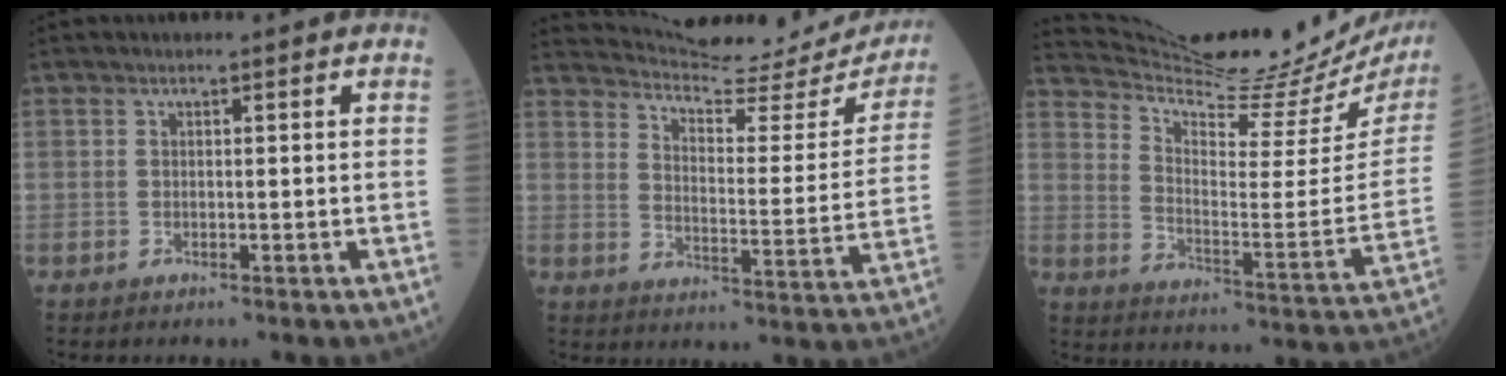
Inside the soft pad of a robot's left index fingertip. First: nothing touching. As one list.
[{"total": 23.3, "force": [22.5, 2.8, 5.7], "torque": [-0.087, -0.070, 0.286]}, {"total": 26.3, "force": [24.0, 2.0, 10.5], "torque": [-0.179, -0.089, 0.325]}]